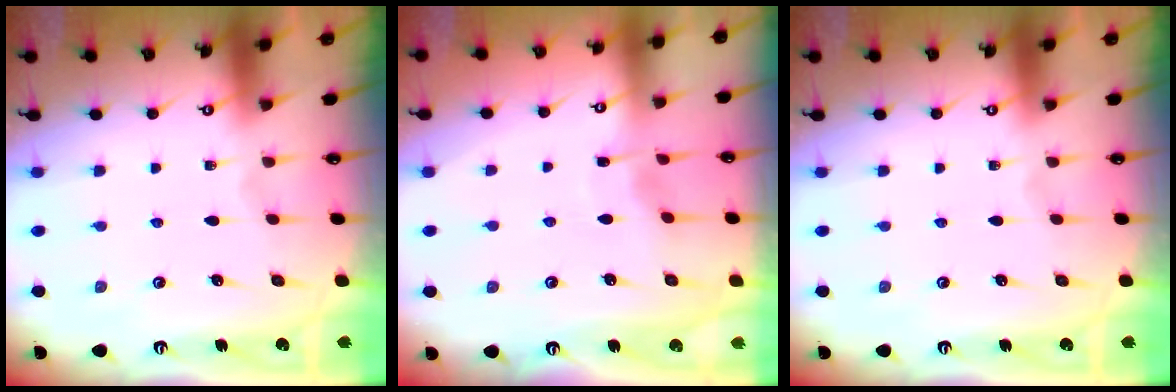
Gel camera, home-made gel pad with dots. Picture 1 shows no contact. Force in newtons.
{"total": 3.1, "press": 3.1, "slide": 0.4}
{"total": 0.0}